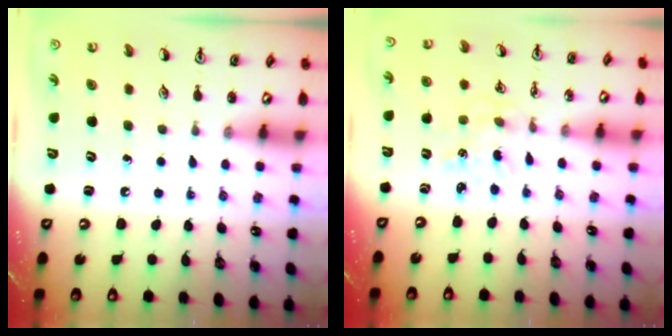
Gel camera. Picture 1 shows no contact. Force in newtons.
{"total": 0.5, "press": 0.5, "slide": 0.1}